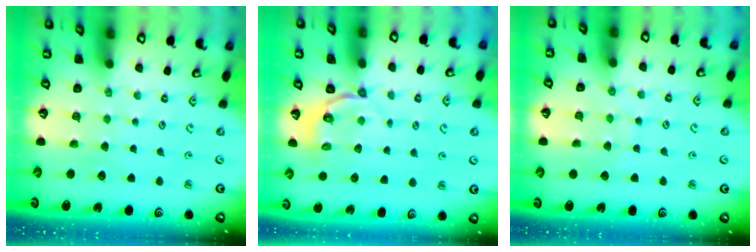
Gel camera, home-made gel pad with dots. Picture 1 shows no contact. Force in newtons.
{"total": 3.6, "press": 2.6, "slide": 2.5}
{"total": 5.7, "press": 5.7, "slide": 0.5}